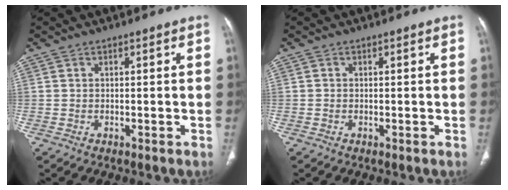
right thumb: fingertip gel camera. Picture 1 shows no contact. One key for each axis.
{"total": 0.0}